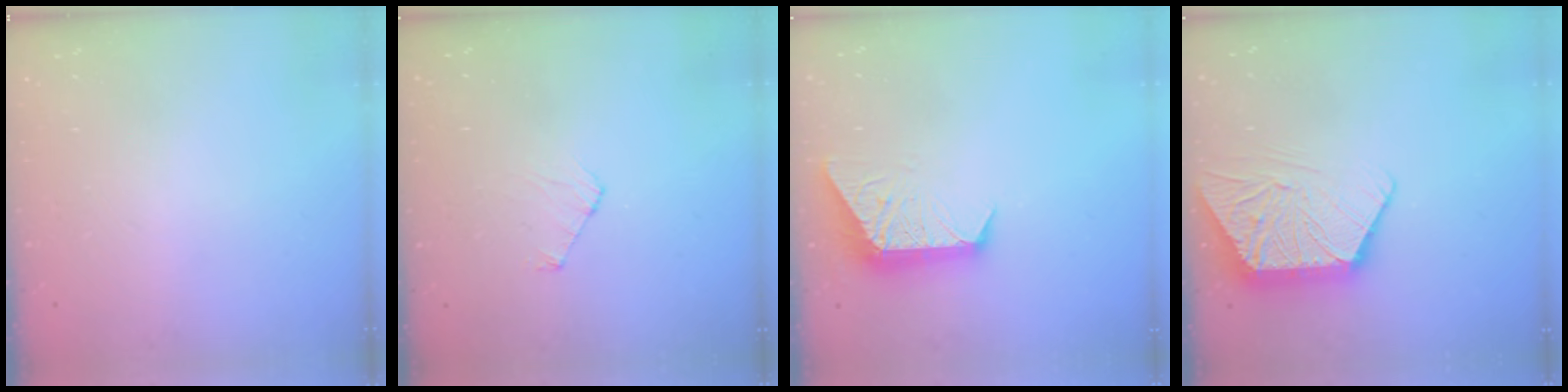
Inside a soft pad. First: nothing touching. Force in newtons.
{"total": 4.3, "press": 4.3, "slide": 0.4}
{"total": 9.1, "press": 9.1, "slide": 0.7}
{"total": 11.2, "press": 11.2, "slide": 0.7}